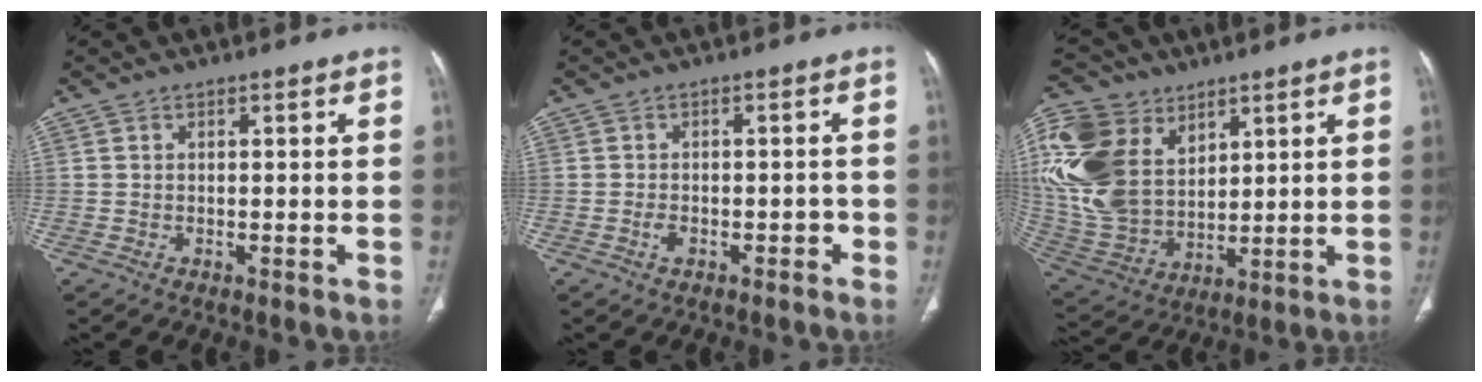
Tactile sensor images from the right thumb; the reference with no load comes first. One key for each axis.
{"total": 2.6, "fx": -1.3, "fy": 1.5, "fz": 1.7, "tx": -0.018, "ty": 0.012, "tz": -0.017}
{"total": 22.6, "fx": 8.5, "fy": 15.7, "fz": 13.9, "tx": -0.314, "ty": -0.008, "tz": 0.179}